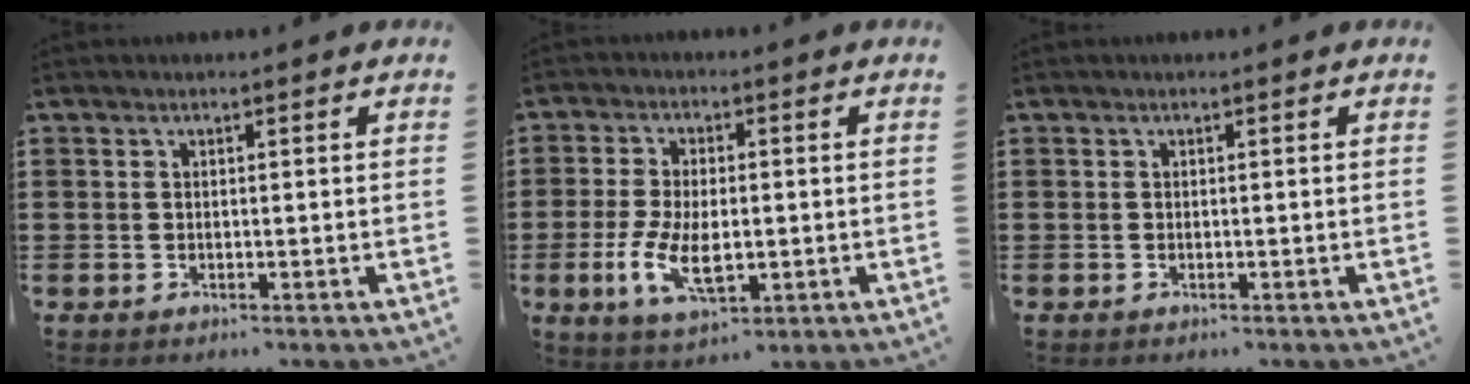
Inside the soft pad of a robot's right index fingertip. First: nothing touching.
{"total": 7.5, "force": [-1.4, 3.6, 6.4], "torque": [-0.146, -0.006, -0.029]}
{"total": 0.0}